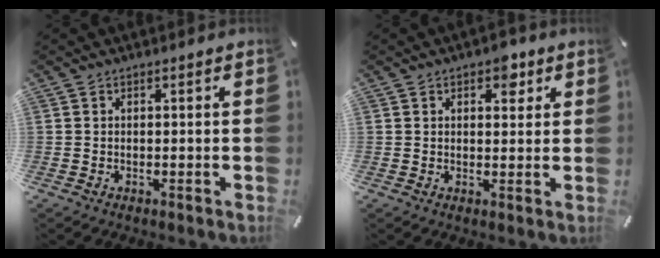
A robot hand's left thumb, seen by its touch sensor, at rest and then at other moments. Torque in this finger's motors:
{"motor_torque": [0.09, -0.23, 0.00, 0.16, 0.00]}